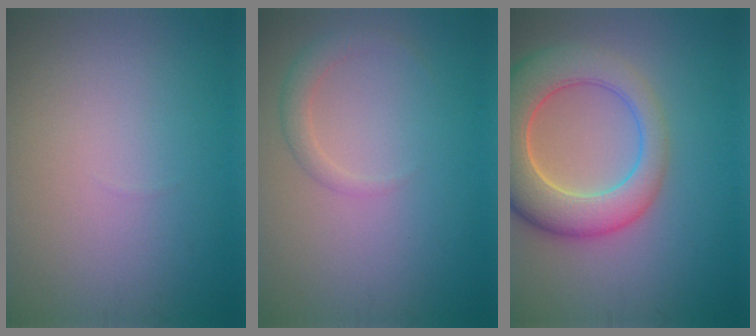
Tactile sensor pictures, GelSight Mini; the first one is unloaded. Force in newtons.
{"total": 1.8, "press": 1.8, "slide": 0.1}
{"total": 8.7, "press": 8.7, "slide": 0.8}